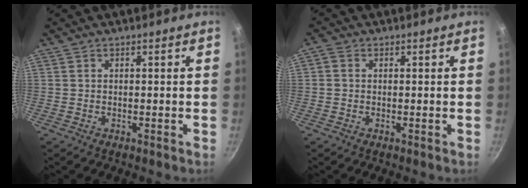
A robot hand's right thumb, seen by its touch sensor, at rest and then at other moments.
{"total": 1.4, "force": [0.0, 1.2, 0.7], "torque": [-0.017, 0.007, -0.003]}